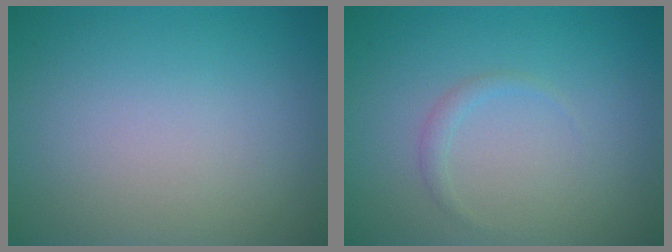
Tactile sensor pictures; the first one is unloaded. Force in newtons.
{"total": 0.8, "press": 0.8, "slide": 0.1}